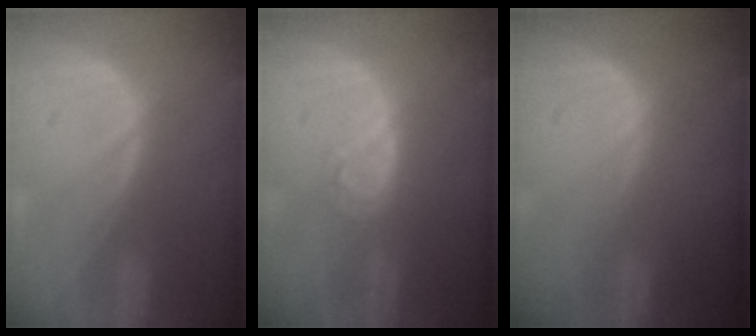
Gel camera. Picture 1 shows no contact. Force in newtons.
{"total": 4.5, "press": 3.9, "slide": 2.2}
{"total": 0.0}